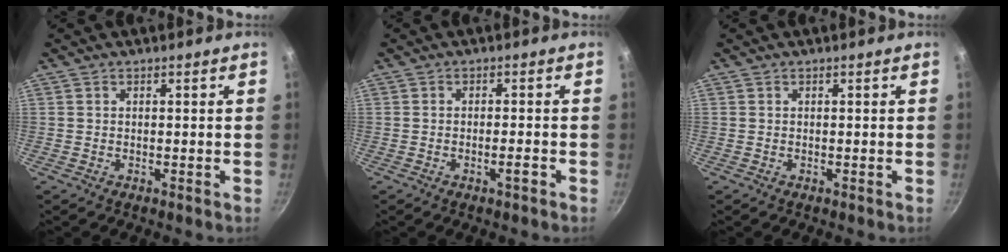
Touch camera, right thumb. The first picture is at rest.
{"total": 2.1, "force": [-1.1, 0.3, 1.7], "torque": [-0.030, 0.008, -0.020]}
{"total": 0.0}